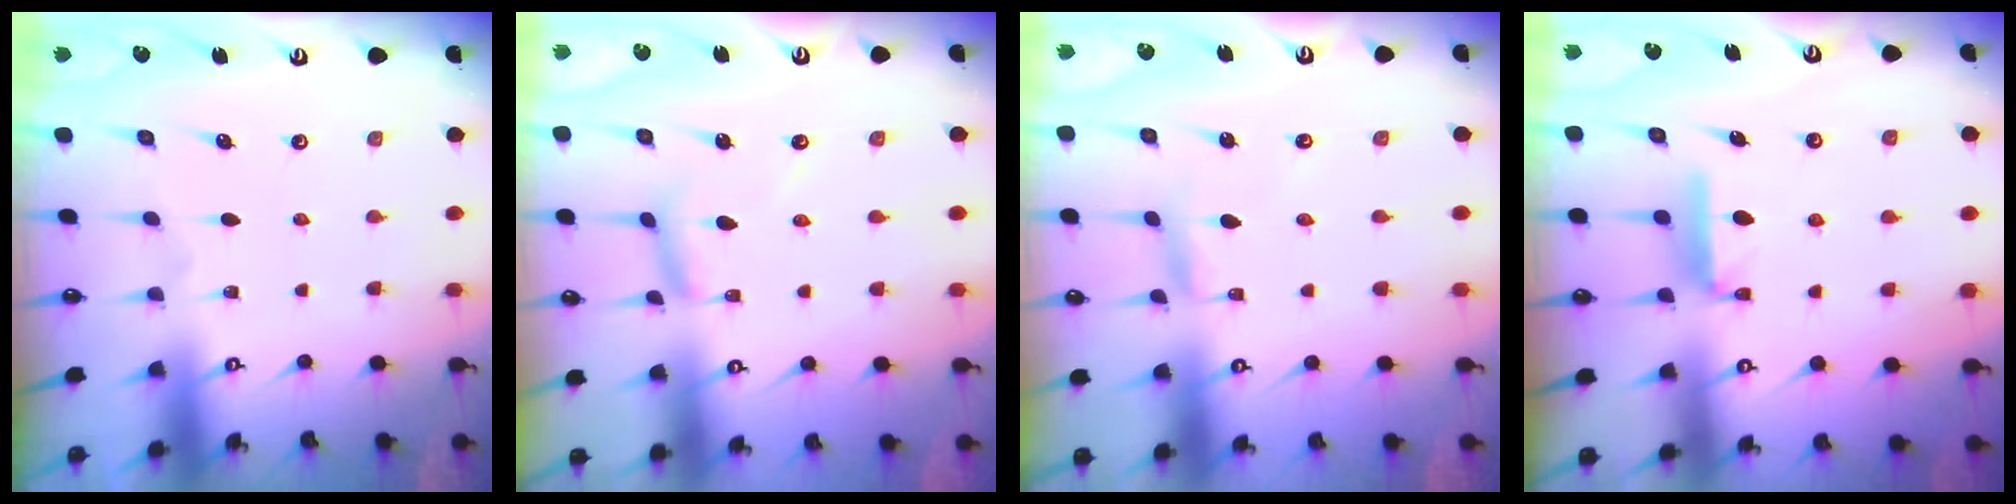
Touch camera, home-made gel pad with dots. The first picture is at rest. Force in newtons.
{"total": 7.0, "press": 7.0, "slide": 0.1}
{"total": 2.1, "press": 2.1, "slide": 0.1}
{"total": 7.3, "press": 7.3, "slide": 0.2}